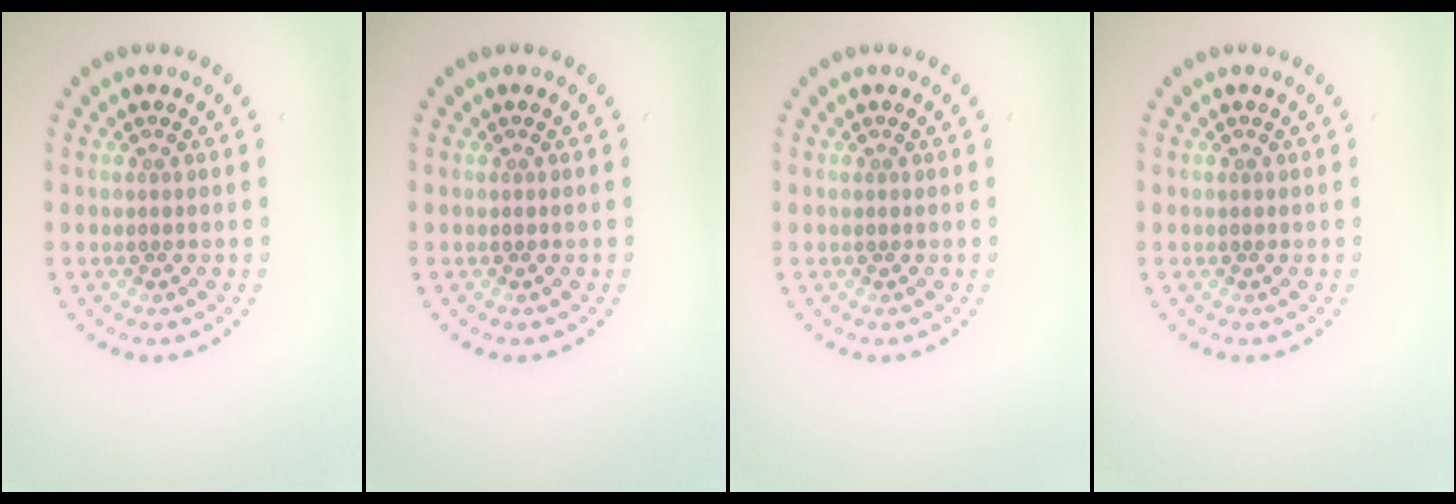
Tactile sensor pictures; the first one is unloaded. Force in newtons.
{"total": 0.0}
{"total": 0.0}
{"total": 0.0}